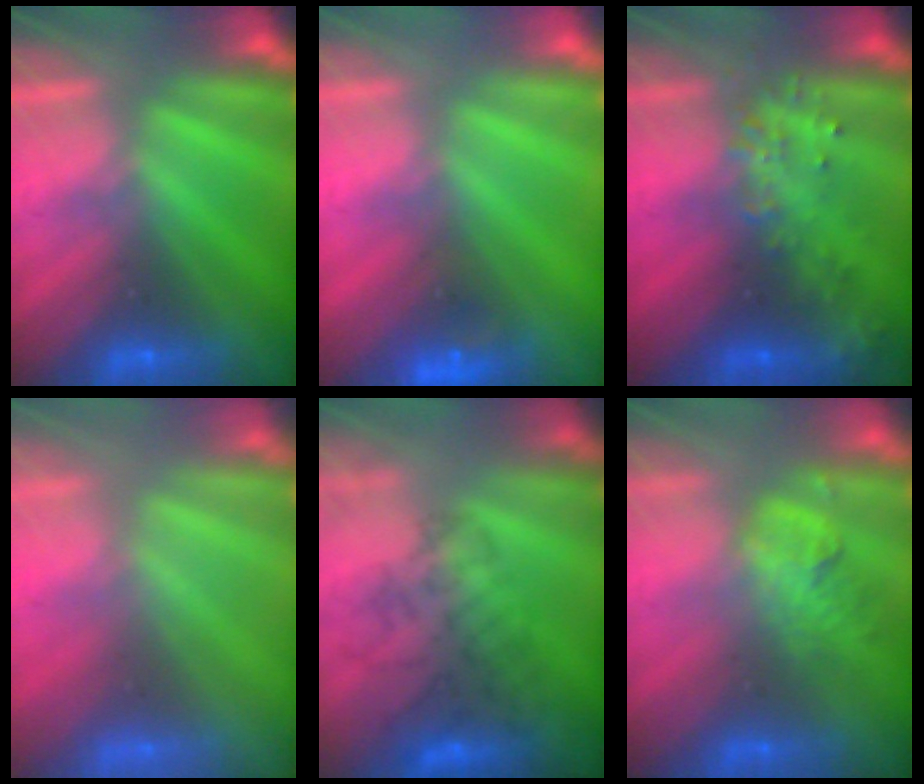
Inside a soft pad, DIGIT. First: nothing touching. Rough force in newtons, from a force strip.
{"total": 4.6}
{"total": 2.9}
{"total": 6.0}
{"total": 4.7}
{"total": 1.4}